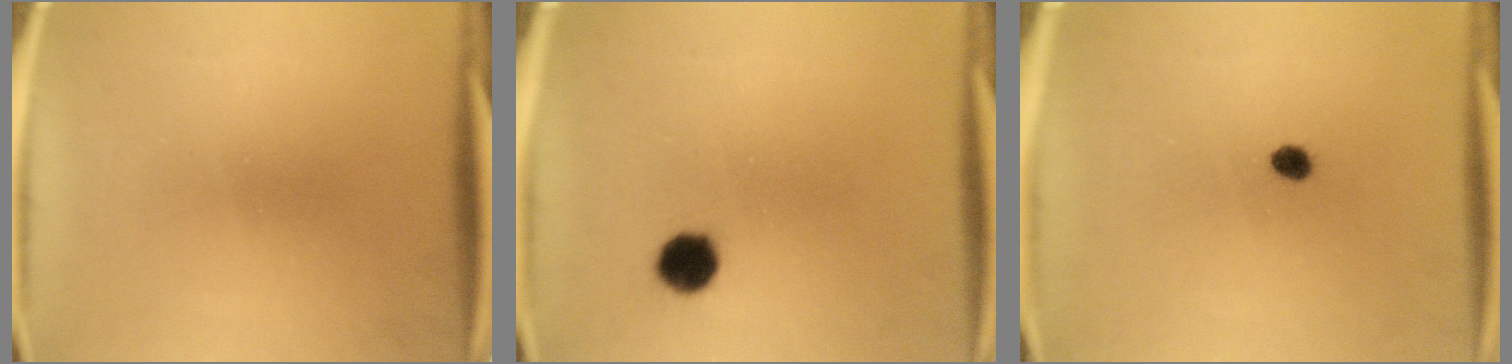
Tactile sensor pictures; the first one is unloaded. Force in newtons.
{"total": 5.3}
{"total": 2.1}